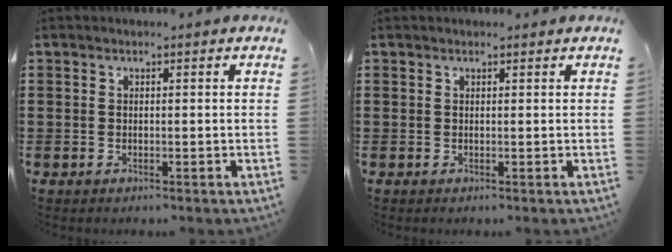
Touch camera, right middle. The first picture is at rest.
{"total": 0.0}